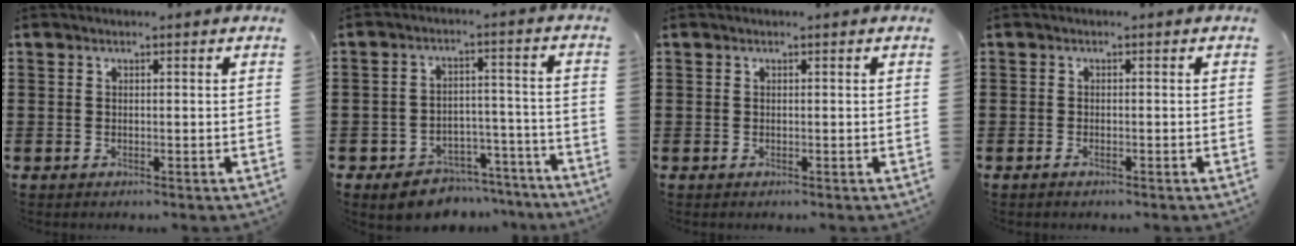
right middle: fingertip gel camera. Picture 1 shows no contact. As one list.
[{"total": 6.7, "force": [-6.3, 2.1, 0.9], "torque": [-0.007, 0.032, -0.122]}, {"total": 0.0}, {"total": 0.6, "force": [-0.4, 0.1, 0.4], "torque": [-0.010, -0.004, -0.007]}]